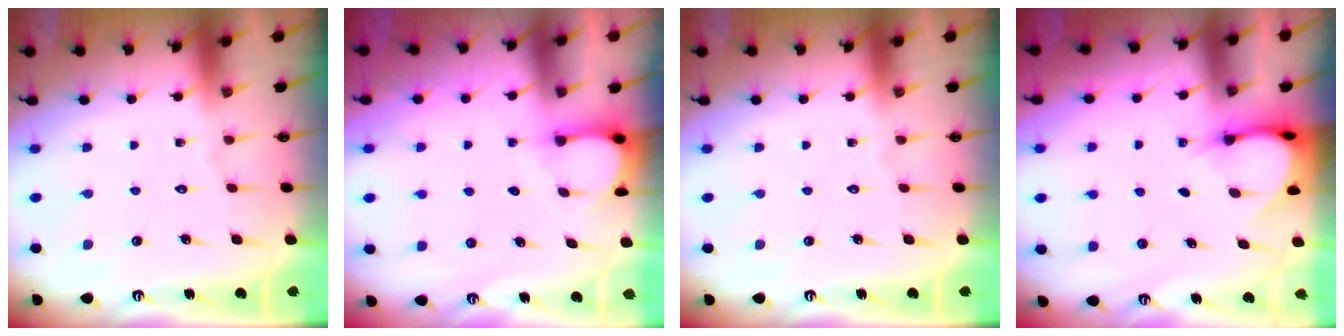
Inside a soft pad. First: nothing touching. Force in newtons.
{"total": 3.0, "press": 3.0, "slide": 0.3}
{"total": 0.0}
{"total": 3.9, "press": 3.9, "slide": 0.3}